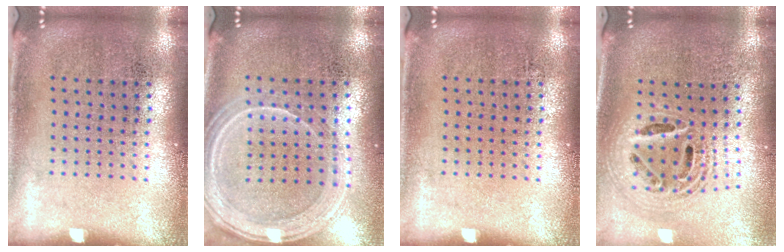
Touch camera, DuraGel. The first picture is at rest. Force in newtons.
{"total": 1.3, "press": 1.3, "slide": 0.1}
{"total": 0.0}
{"total": 2.2, "press": 1.7, "slide": 1.4}